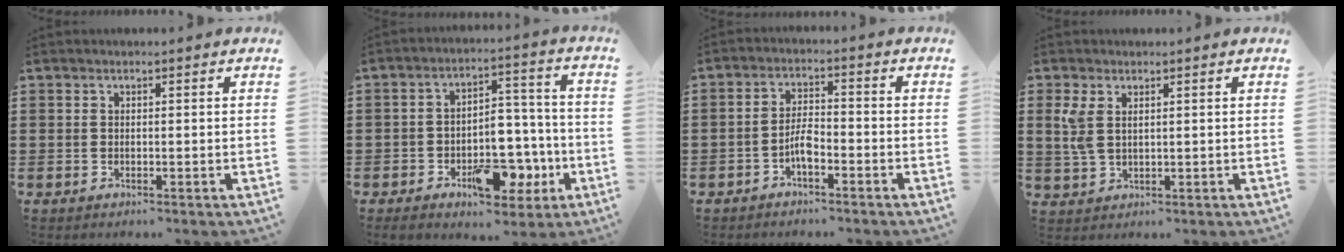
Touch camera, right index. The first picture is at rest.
{"total": 10.3, "force": [-4.6, 5.8, 7.3], "torque": [-0.092, 0.017, -0.073]}
{"total": 3.0, "force": [-1.6, 0.9, 2.4], "torque": [-0.053, 0.000, -0.032]}
{"total": 3.9, "force": [1.5, 2.0, 3.0], "torque": [-0.079, 0.001, 0.022]}